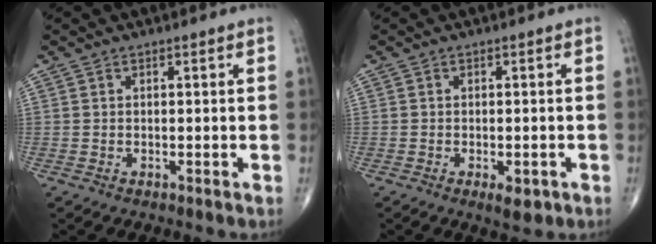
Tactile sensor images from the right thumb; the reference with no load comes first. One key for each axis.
{"total": 3.2, "fx": -1.3, "fy": 1.4, "fz": 2.5, "tx": -0.032, "ty": -0.001, "tz": -0.014}